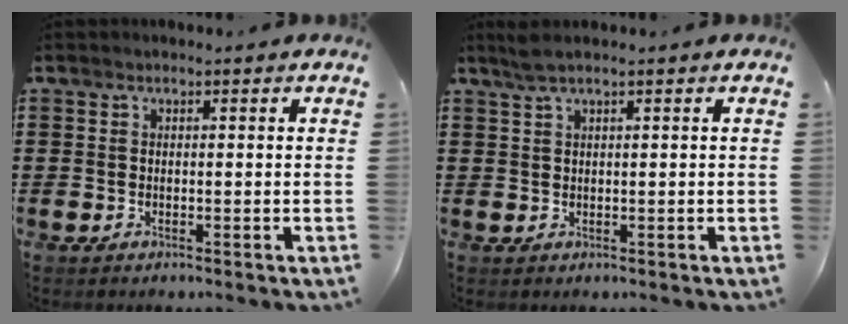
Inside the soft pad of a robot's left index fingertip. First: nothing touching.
{"total": 1.9, "force": [1.1, 0.0, 1.5], "torque": [-0.031, -0.001, 0.021]}